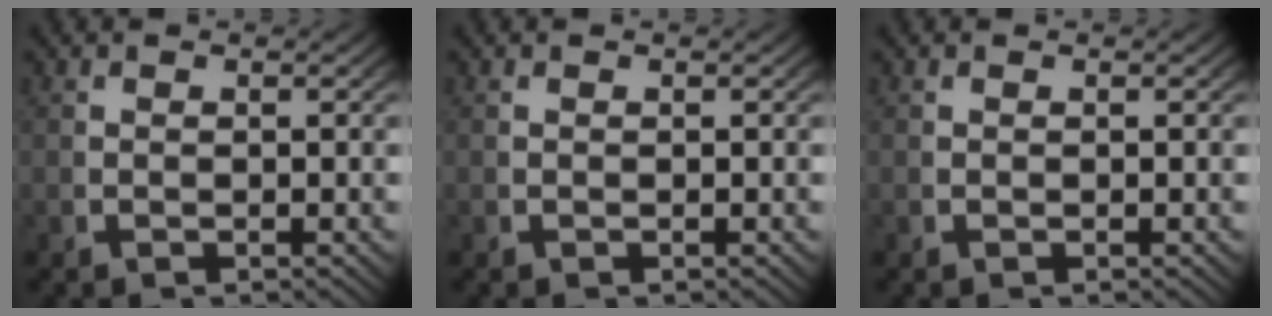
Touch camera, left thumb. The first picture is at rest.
{"total": 0.0}
{"total": 0.0}